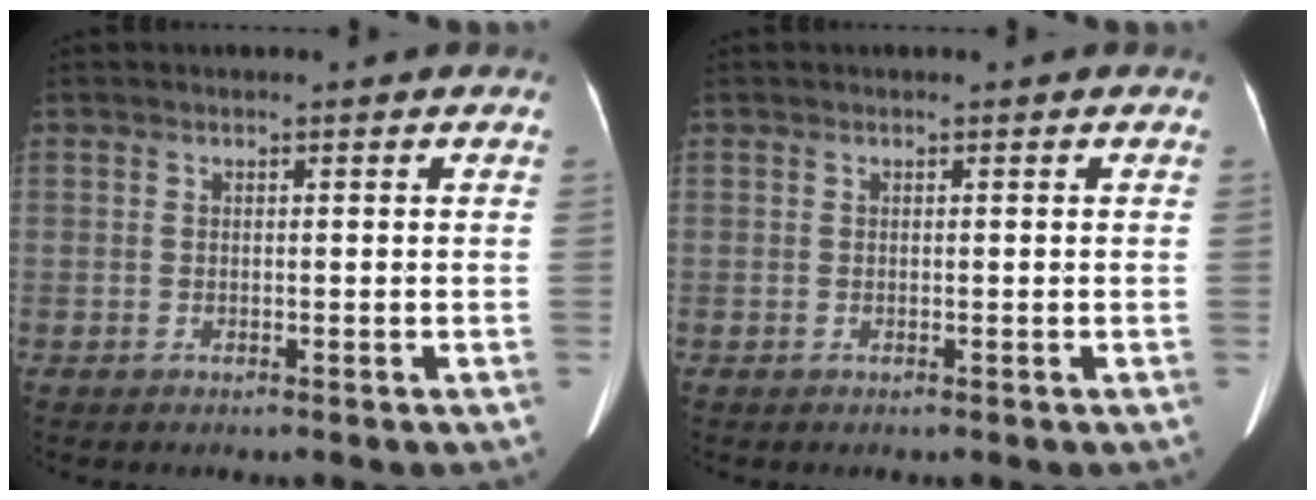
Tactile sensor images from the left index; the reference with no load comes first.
{"total": 0.0}